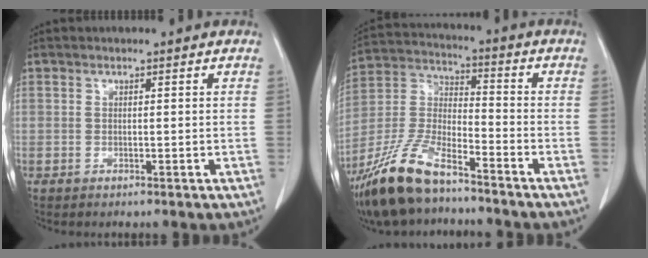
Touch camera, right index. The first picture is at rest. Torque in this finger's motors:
{"motor_torque": [1.11, -1.03, 0.53, 0.12]}